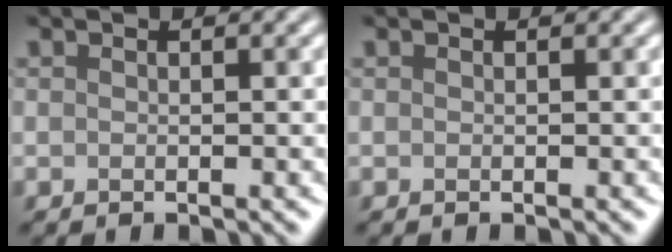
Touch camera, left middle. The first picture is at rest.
{"total": 0.0}